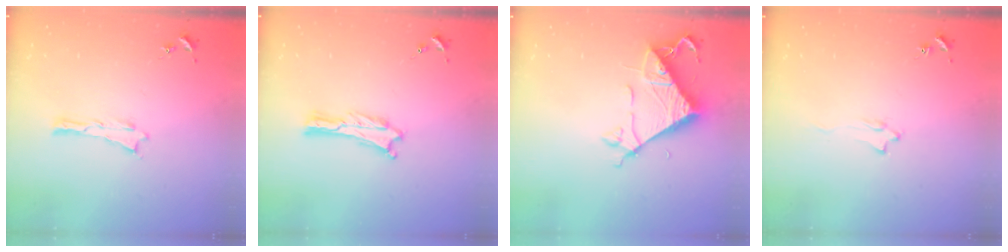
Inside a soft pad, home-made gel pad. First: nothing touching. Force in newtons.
{"total": 0.0}
{"total": 8.3, "press": 8.3, "slide": 0.8}
{"total": 1.6, "press": 1.5, "slide": 0.2}